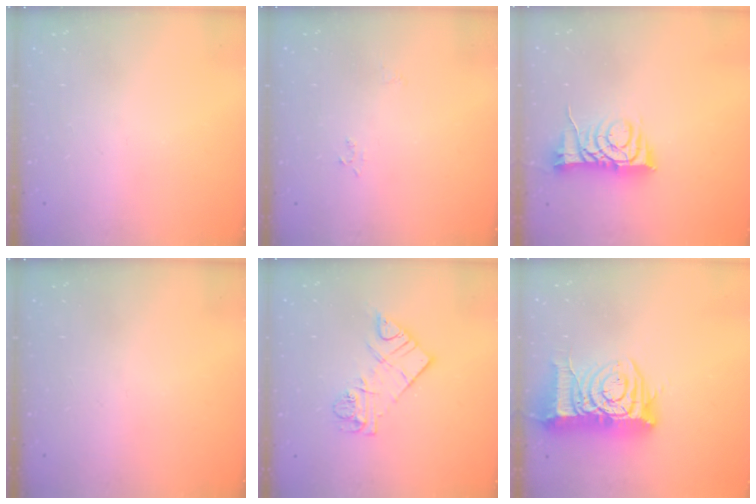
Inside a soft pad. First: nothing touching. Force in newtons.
{"total": 2.3, "press": 2.3, "slide": 0.2}
{"total": 9.4, "press": 9.3, "slide": 0.8}
{"total": 0.0}
{"total": 10.6, "press": 10.6, "slide": 1.1}
{"total": 15.7, "press": 15.6, "slide": 1.8}